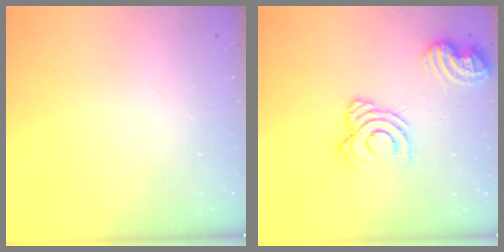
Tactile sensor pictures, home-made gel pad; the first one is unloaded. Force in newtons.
{"total": 15.5, "press": 15.4, "slide": 1.8}